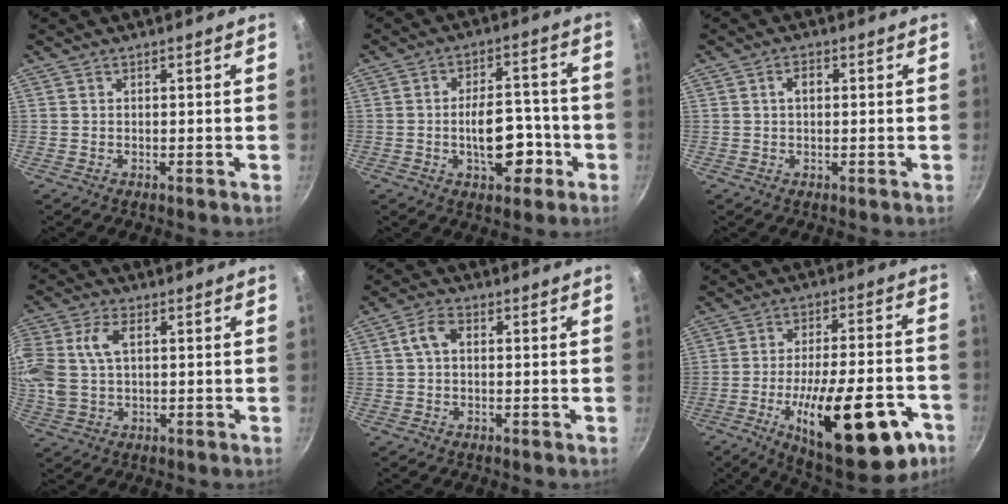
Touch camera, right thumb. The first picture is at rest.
{"total": 10.3, "force": [-2.8, 5.7, 8.1], "torque": [-0.102, 0.031, -0.042]}
{"total": 2.3, "force": [0.4, 1.4, 1.8], "torque": [-0.026, 0.008, 0.005]}
{"total": 13.2, "force": [2.3, 8.2, 10.1], "torque": [-0.260, 0.012, 0.047]}
{"total": 4.0, "force": [0.6, 2.5, 3.1], "torque": [-0.061, 0.013, 0.007]}
{"total": 23.9, "force": [-9.7, 8.7, 20.0], "torque": [-0.288, 0.031, -0.134]}